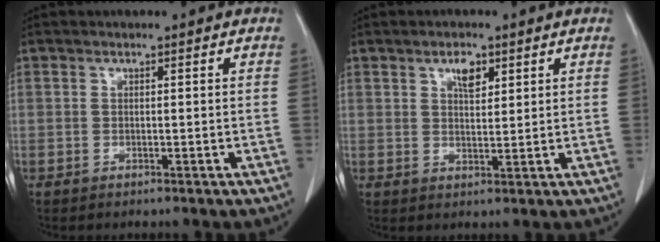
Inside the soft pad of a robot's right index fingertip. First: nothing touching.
{"total": 3.3, "force": [1.8, 1.4, 2.3], "torque": [-0.041, -0.001, 0.033]}